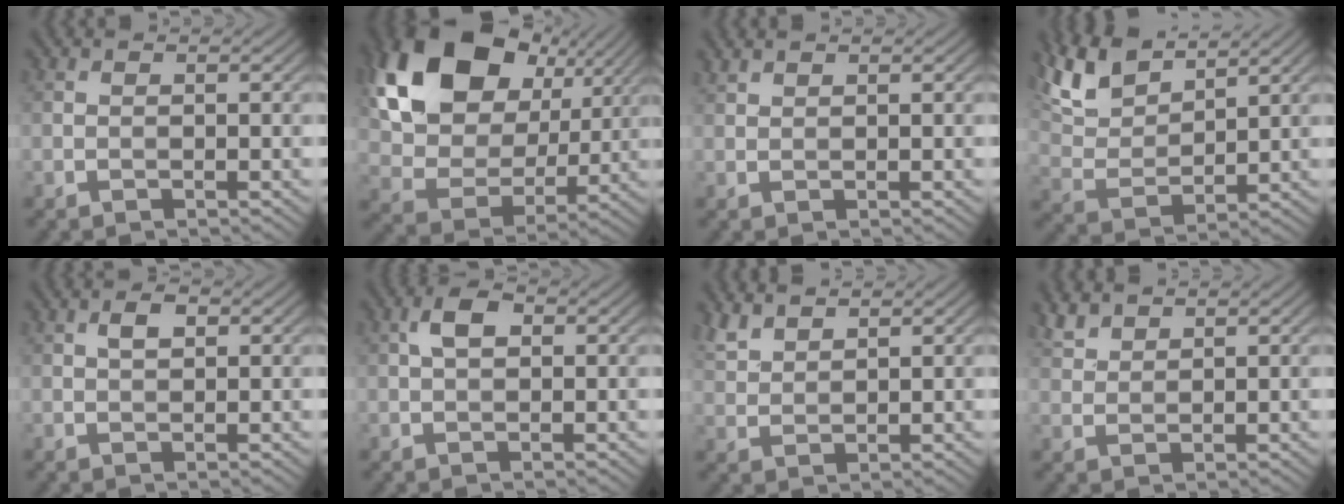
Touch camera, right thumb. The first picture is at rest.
{"total": 19.5, "force": [8.7, 13.6, 11.1], "torque": [-0.255, 0.030, 0.166]}
{"total": 1.0, "force": [1.0, 0.2, 0.3], "torque": [-0.014, 0.005, 0.026]}
{"total": 9.5, "force": [7.1, 3.4, 5.4], "torque": [-0.145, 0.017, 0.146]}
{"total": 1.9, "force": [0.7, 1.0, 1.5], "torque": [-0.028, 0.003, 0.011]}
{"total": 3.1, "force": [0.7, 1.7, 2.4], "torque": [-0.050, 0.010, 0.010]}
{"total": 3.9, "force": [3.3, 1.2, 1.7], "torque": [-0.047, 0.006, 0.077]}
{"total": 3.1, "force": [2.6, 1.1, 1.3], "torque": [-0.036, 0.008, 0.063]}